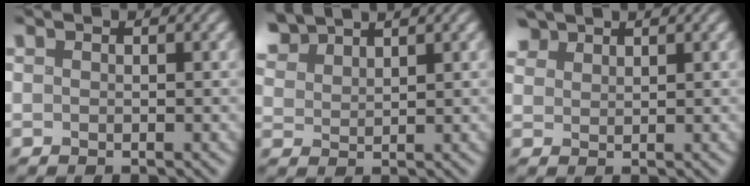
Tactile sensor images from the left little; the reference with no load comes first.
{"total": 4.0, "force": [3.4, 1.4, 1.5], "torque": [-0.052, 0.006, 0.077]}
{"total": 2.1, "force": [1.8, 1.0, 0.5], "torque": [-0.022, 0.007, 0.040]}